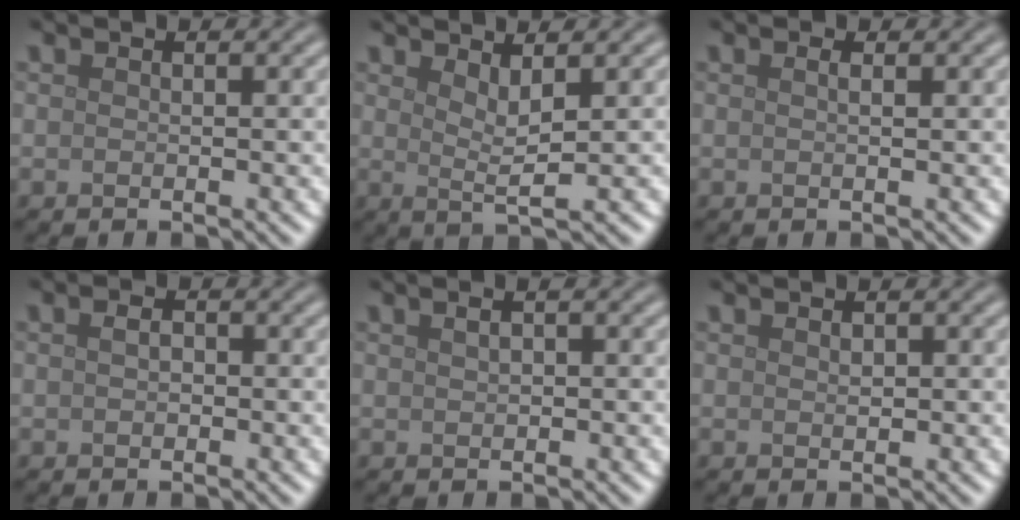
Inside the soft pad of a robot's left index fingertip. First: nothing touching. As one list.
[{"total": 2.4, "force": [1.0, 0.4, 2.2], "torque": [-0.039, -0.008, 0.021]}, {"total": 1.0, "force": [0.4, 0.4, 0.8], "torque": [-0.007, -0.002, -0.001]}, {"total": 2.1, "force": [0.5, 1.5, 1.4], "torque": [-0.013, 0.008, -0.008]}, {"total": 0.9, "force": [0.4, 0.4, 0.8], "torque": [-0.015, 0.001, 0.010]}, {"total": 0.7, "force": [0.2, 0.4, 0.6], "torque": [-0.009, 0.001, 0.004]}]